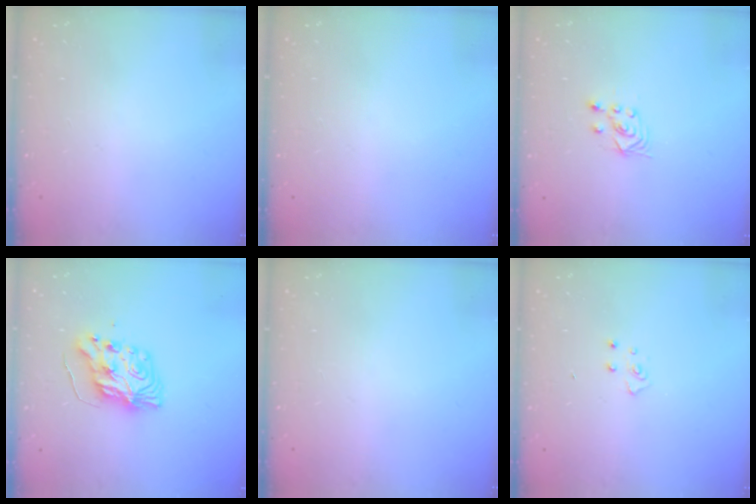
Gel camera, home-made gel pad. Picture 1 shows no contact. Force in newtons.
{"total": 0.0}
{"total": 2.9, "press": 2.5, "slide": 1.4}
{"total": 9.1, "press": 9.0, "slide": 0.6}
{"total": 0.0}
{"total": 4.4, "press": 4.4, "slide": 0.3}